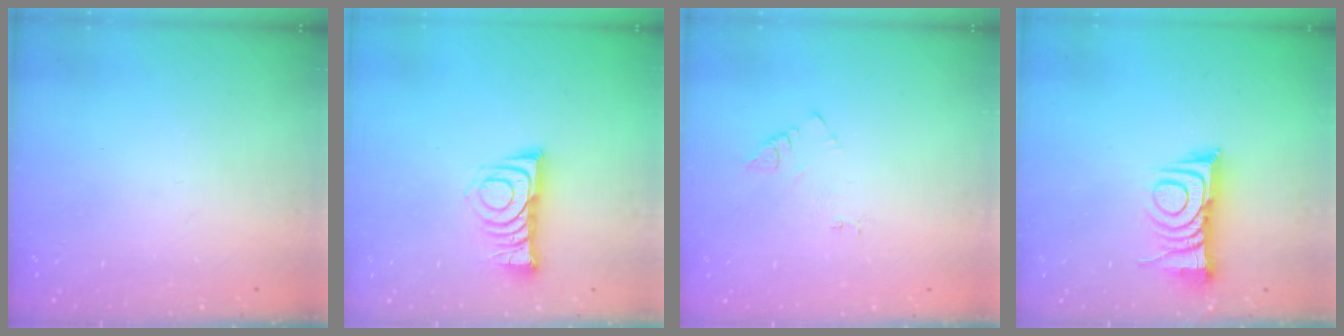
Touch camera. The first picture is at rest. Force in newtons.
{"total": 8.9, "press": 8.8, "slide": 0.9}
{"total": 4.2, "press": 4.2, "slide": 0.4}
{"total": 10.0, "press": 10.0, "slide": 0.3}